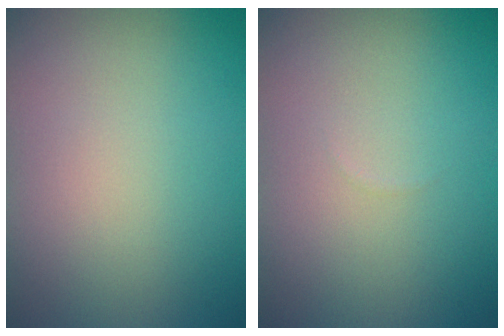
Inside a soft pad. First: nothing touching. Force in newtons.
{"total": 0.0}